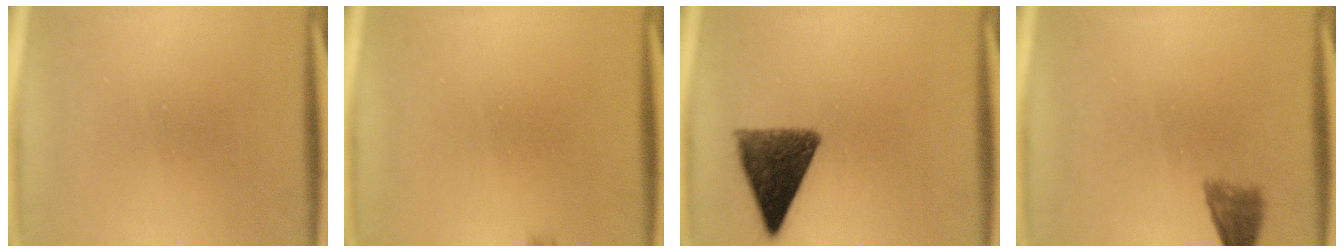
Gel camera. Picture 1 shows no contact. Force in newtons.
{"total": 0.6}
{"total": 10.4}
{"total": 3.0}